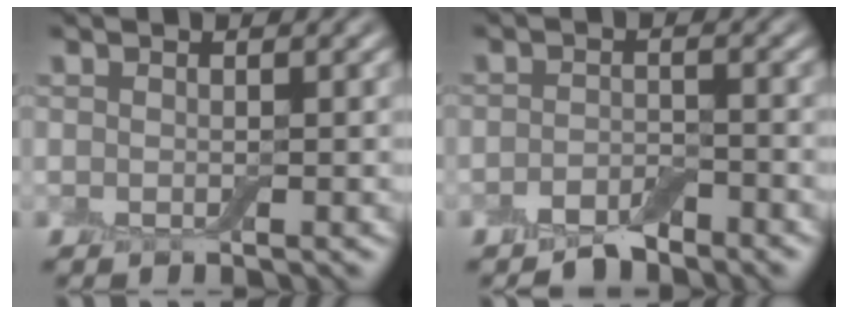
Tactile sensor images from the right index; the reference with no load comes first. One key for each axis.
{"total": 2.4, "fx": -1.9, "fy": 0.9, "fz": 1.1, "tx": -0.017, "ty": 0.005, "tz": -0.038}